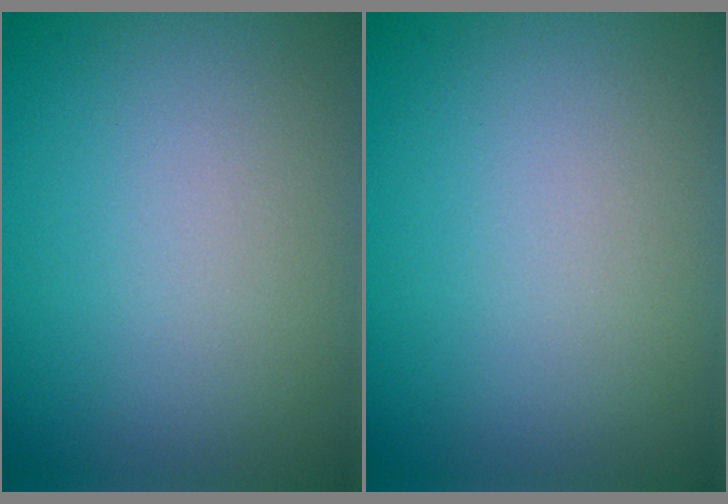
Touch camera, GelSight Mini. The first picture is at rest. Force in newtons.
{"total": 0.0}